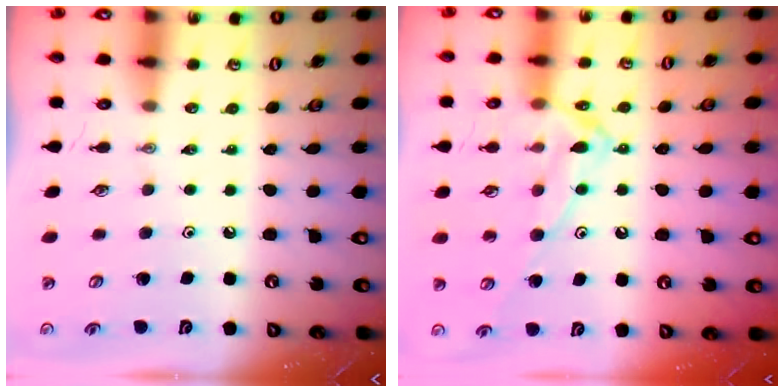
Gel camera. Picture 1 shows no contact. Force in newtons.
{"total": 14.3, "press": 14.2, "slide": 0.9}